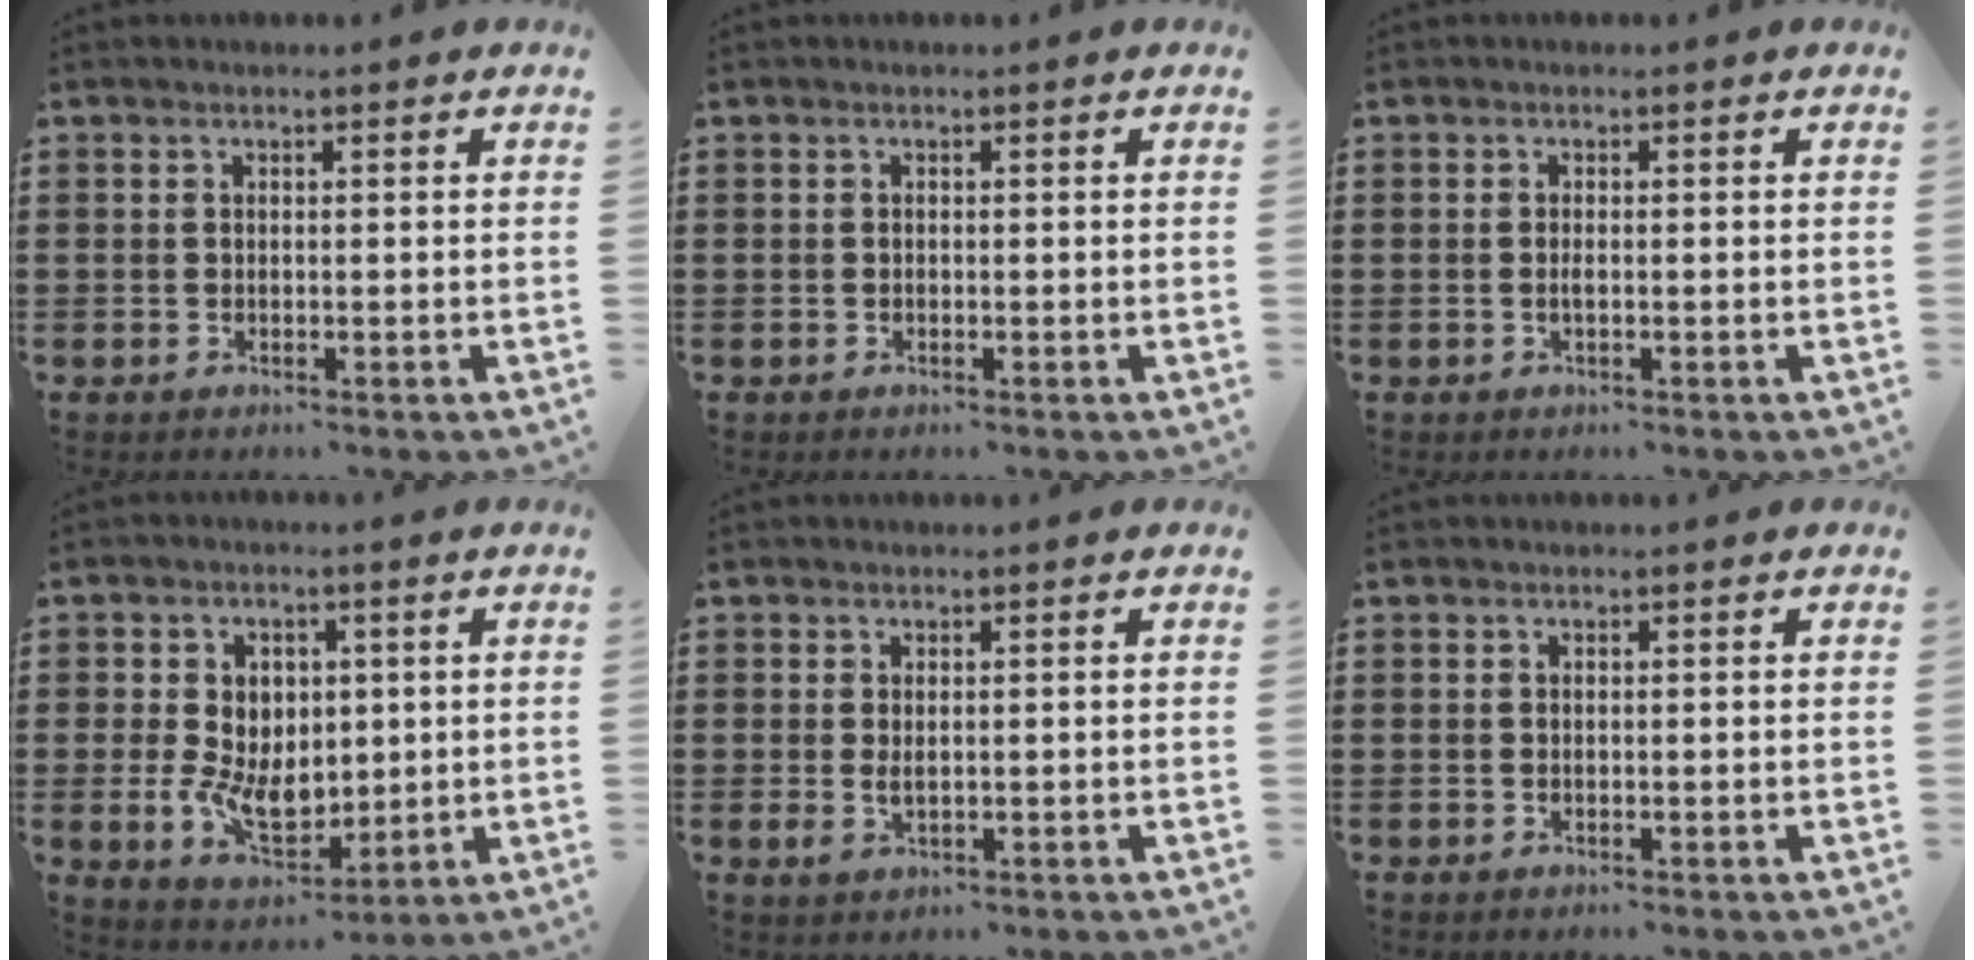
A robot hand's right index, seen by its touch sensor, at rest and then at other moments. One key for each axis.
{"total": 0.0}
{"total": 0.8, "fx": -0.2, "fy": 0.2, "fz": 0.7, "tx": -0.014, "ty": -0.001, "tz": -0.003}
{"total": 8.1, "fx": -0.3, "fy": 5.9, "fz": 5.4, "tx": -0.118, "ty": 0.010, "tz": -0.007}
{"total": 1.7, "fx": 0.1, "fy": 0.8, "fz": 1.4, "tx": -0.029, "ty": 0.004, "tz": 0.002}
{"total": 0.0}